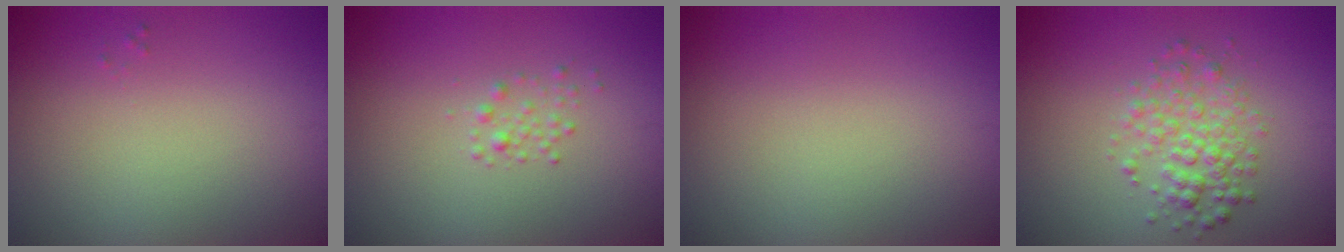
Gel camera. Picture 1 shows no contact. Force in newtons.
{"total": 1.1, "press": 1.1, "slide": 0.1}
{"total": 0.0}
{"total": 3.1, "press": 3.1, "slide": 0.1}